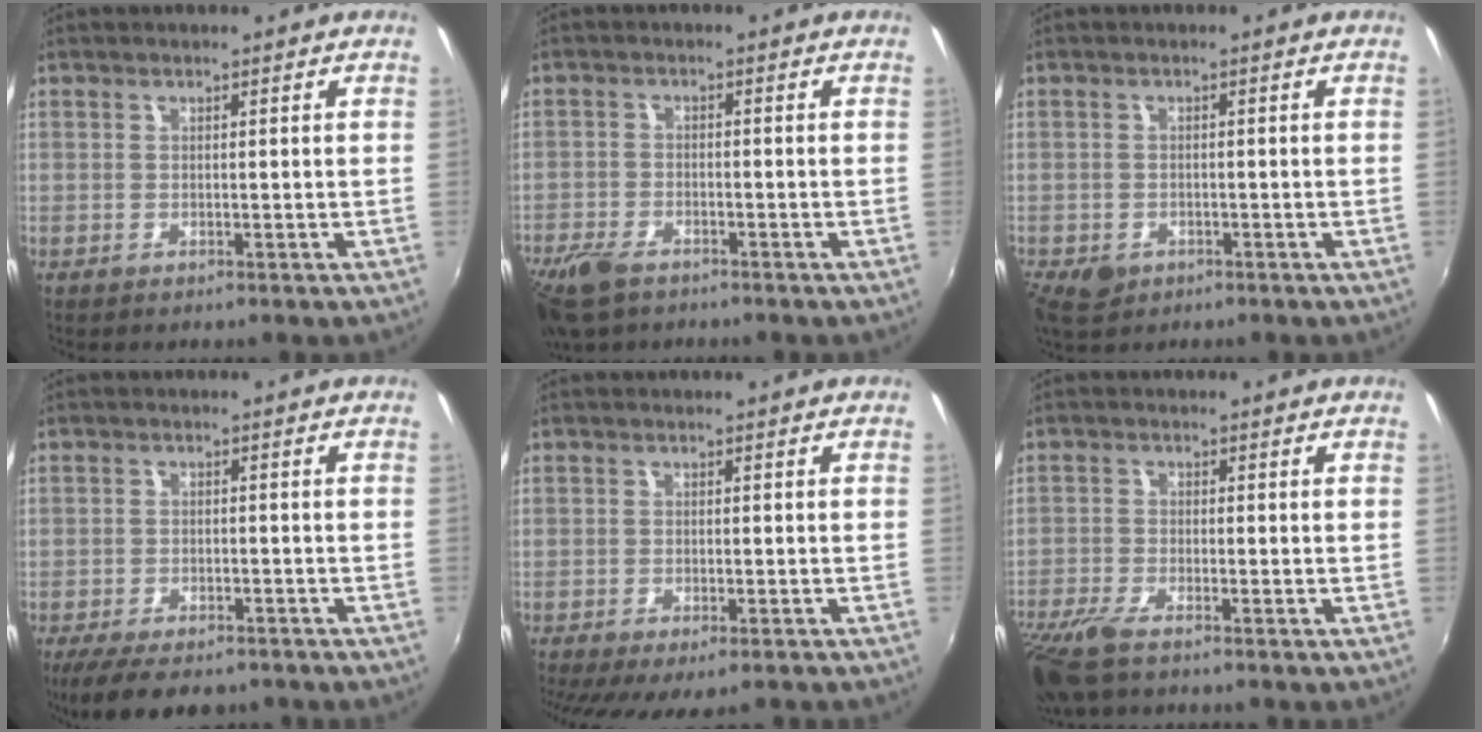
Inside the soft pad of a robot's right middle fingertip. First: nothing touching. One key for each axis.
{"total": 8.6, "fx": -6.2, "fy": 4.1, "fz": 4.3, "tx": -0.122, "ty": -0.022, "tz": -0.121}
{"total": 4.4, "fx": -2.4, "fy": 3.2, "fz": 2.0, "tx": -0.050, "ty": -0.011, "tz": -0.038}
{"total": 10.4, "fx": -8.1, "fy": 3.7, "fz": 5.3, "tx": -0.117, "ty": -0.027, "tz": -0.132}
{"total": 8.3, "fx": -6.0, "fy": 2.5, "fz": 5.1, "tx": -0.110, "ty": -0.038, "tz": -0.092}
{"total": 9.5, "fx": -7.1, "fy": 2.6, "fz": 5.9, "tx": -0.149, "ty": -0.041, "tz": -0.137}